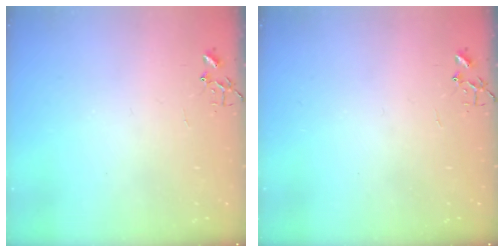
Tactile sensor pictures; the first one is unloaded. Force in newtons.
{"total": 0.0}